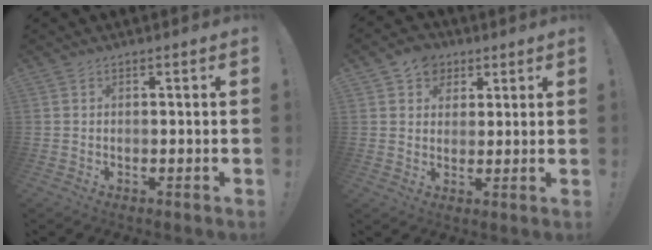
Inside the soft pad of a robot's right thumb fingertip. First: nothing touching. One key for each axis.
{"total": 7.3, "fx": 3.6, "fy": 6.0, "fz": 2.0, "tx": -0.025, "ty": -0.016, "tz": 0.071}